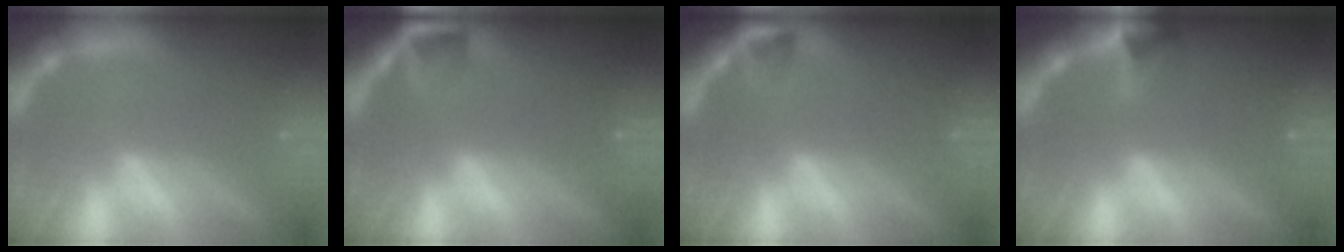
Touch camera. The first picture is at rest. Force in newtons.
{"total": 2.9}
{"total": 1.9}
{"total": 2.9}